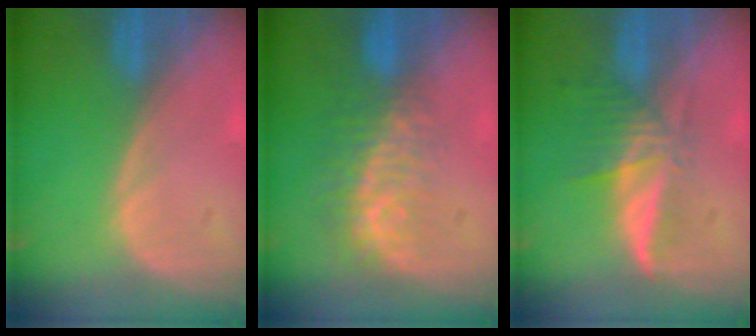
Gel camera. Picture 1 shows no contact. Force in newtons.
{"total": 8.1, "press": 7.0, "slide": 4.2}
{"total": 6.0, "press": 5.3, "slide": 2.8}